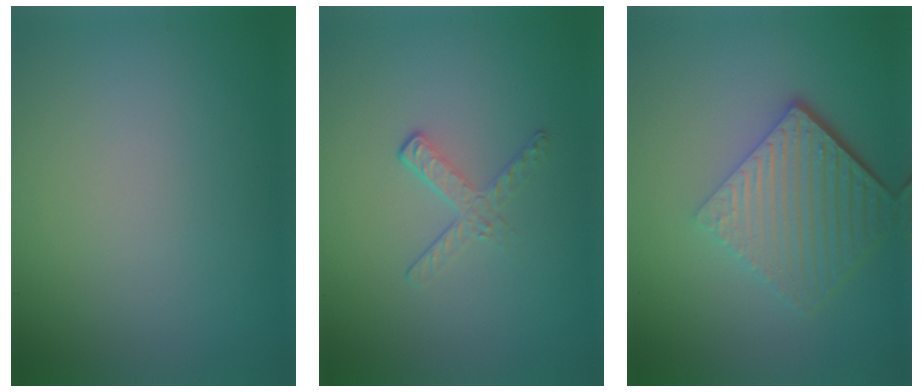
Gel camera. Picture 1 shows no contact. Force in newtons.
{"total": 1.7, "press": 0.7, "slide": 1.5}
{"total": 6.5, "press": 4.3, "slide": 4.9}